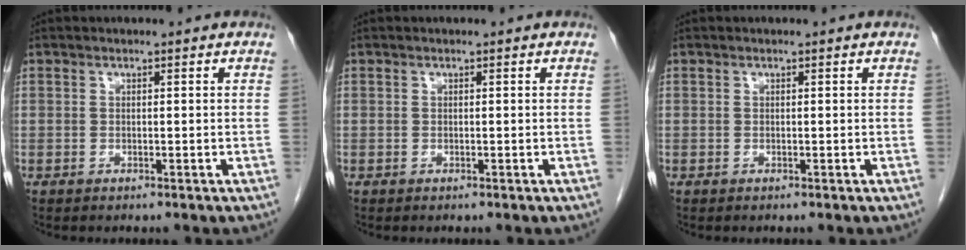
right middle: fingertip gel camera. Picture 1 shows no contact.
{"total": 0.0}
{"total": 0.0}